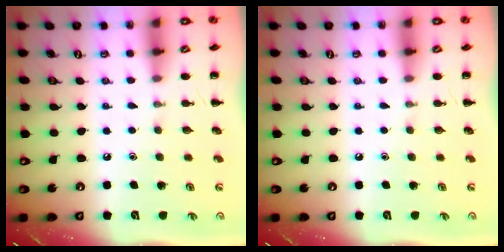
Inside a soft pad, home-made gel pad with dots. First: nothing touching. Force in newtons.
{"total": 0.0}